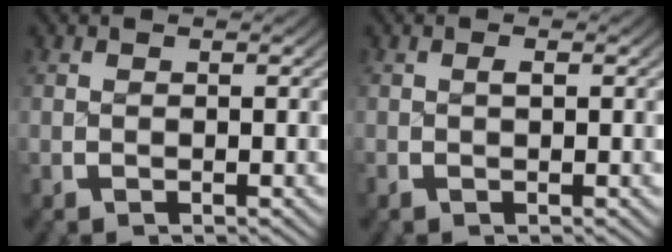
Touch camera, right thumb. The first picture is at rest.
{"total": 0.7, "force": [-0.2, 0.3, 0.5], "torque": [-0.014, 0.000, -0.005]}